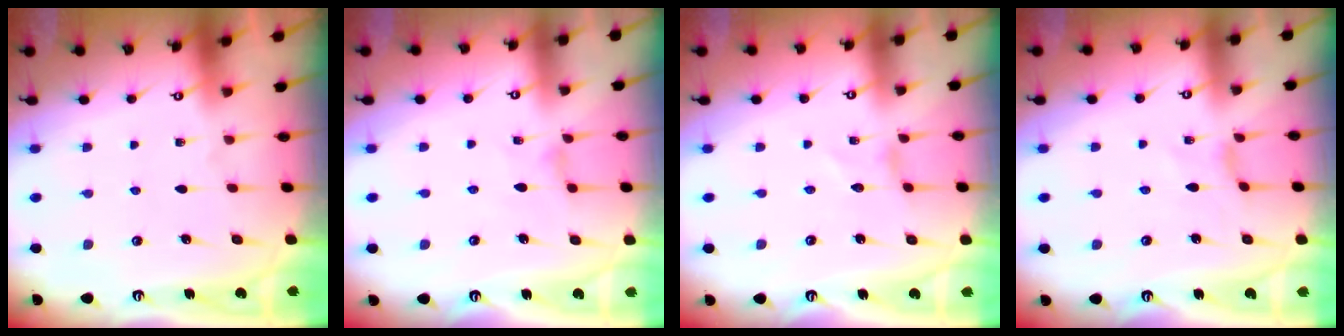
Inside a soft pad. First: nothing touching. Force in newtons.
{"total": 1.4, "press": 1.3, "slide": 0.3}
{"total": 0.0}
{"total": 1.2, "press": 1.1, "slide": 0.4}